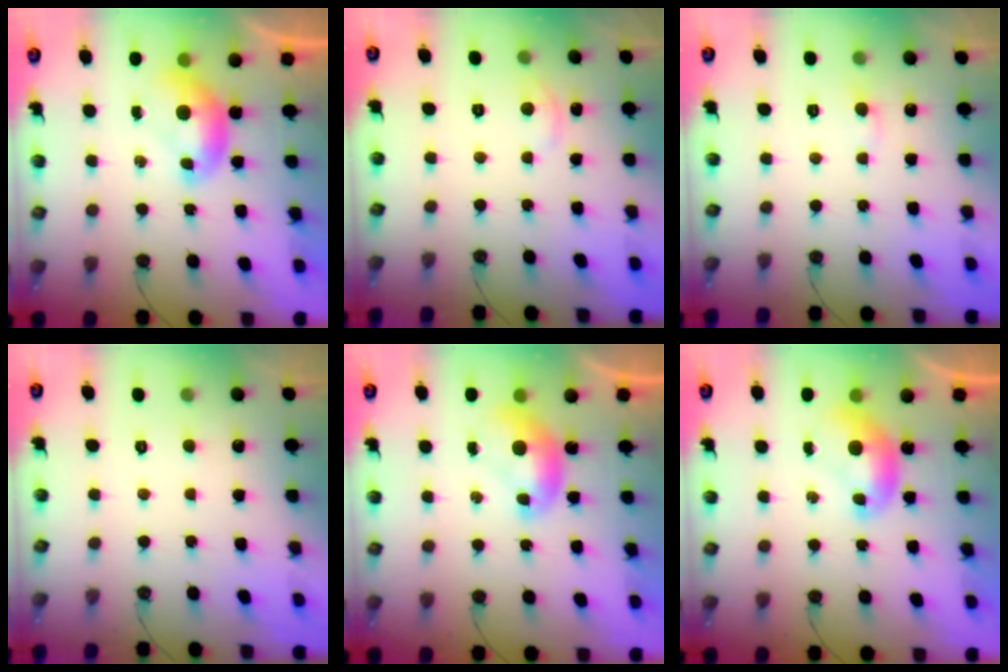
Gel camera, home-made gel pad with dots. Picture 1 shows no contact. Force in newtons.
{"total": 2.7, "press": 2.6, "slide": 0.5}
{"total": 1.0, "press": 0.8, "slide": 0.5}
{"total": 2.8, "press": 2.7, "slide": 0.3}
{"total": 0.0}
{"total": 0.0}